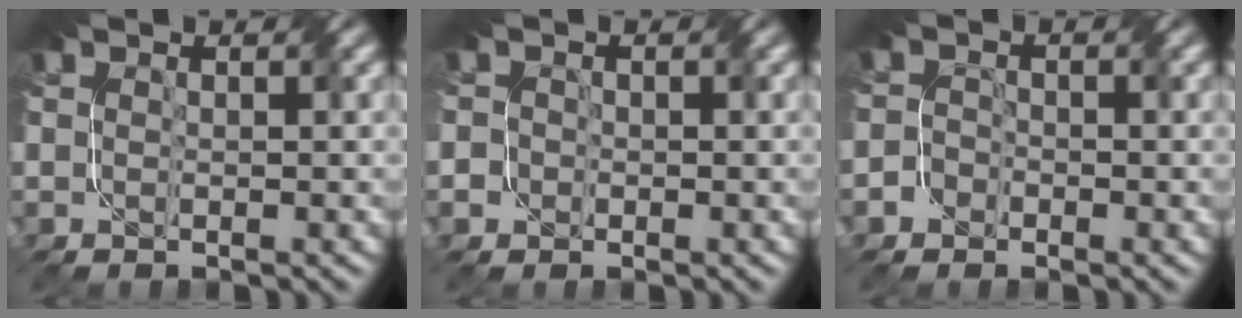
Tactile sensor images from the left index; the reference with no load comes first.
{"total": 1.7, "force": [-0.6, 1.5, 0.3], "torque": [0.010, 0.020, -0.032]}
{"total": 1.6, "force": [-1.4, 0.7, -0.1], "torque": [0.021, 0.004, -0.026]}